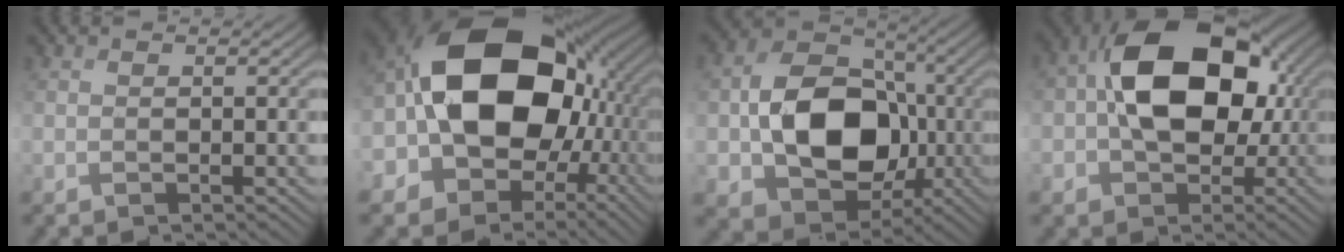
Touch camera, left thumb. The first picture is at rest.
{"total": 21.0, "force": [1.4, 15.6, 14.0], "torque": [-0.273, -0.001, 0.022]}
{"total": 14.1, "force": [-1.9, 10.9, 8.7], "torque": [-0.148, -0.005, -0.035]}
{"total": 14.9, "force": [0.6, 10.0, 11.0], "torque": [-0.186, 0.017, 0.003]}